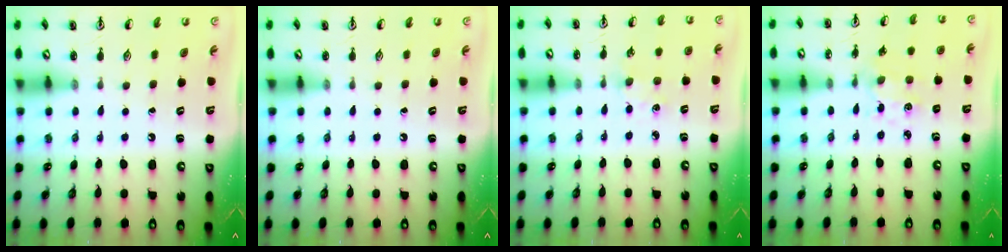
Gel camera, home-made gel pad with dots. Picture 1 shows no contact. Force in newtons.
{"total": 0.0}
{"total": 2.3, "press": 2.3, "slide": 0.3}
{"total": 1.9, "press": 1.9, "slide": 0.3}